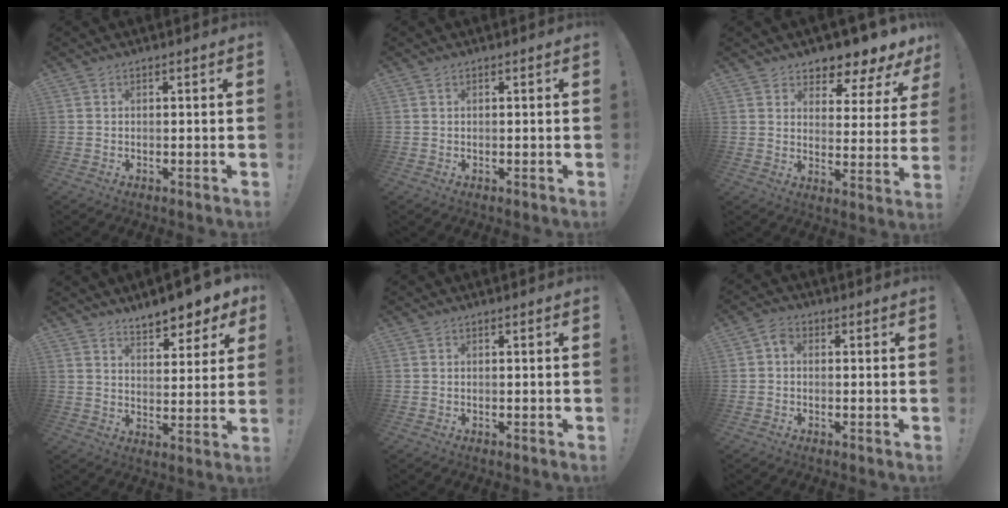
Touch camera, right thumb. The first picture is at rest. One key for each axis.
{"total": 0.0}
{"total": 5.5, "fx": 4.8, "fy": 2.2, "fz": 1.6, "tx": -0.014, "ty": -0.060, "tz": 0.083}
{"total": 7.6, "fx": 6.5, "fy": 2.1, "fz": 3.4, "tx": -0.041, "ty": -0.057, "tz": 0.113}
{"total": 0.0}
{"total": 2.5, "fx": -0.4, "fy": 1.8, "fz": 1.7, "tx": -0.037, "ty": 0.012, "tz": -0.006}